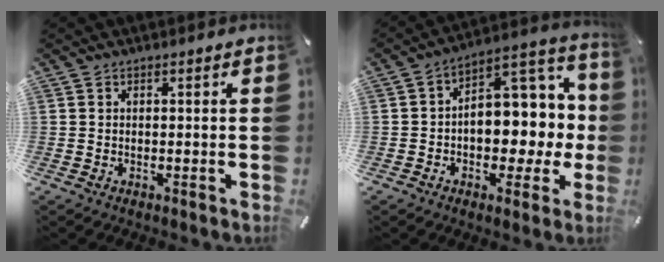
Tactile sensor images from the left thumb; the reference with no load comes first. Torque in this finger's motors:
{"motor_torque": [0.57, 0.57, 0.91, 0.81, 0.27]}